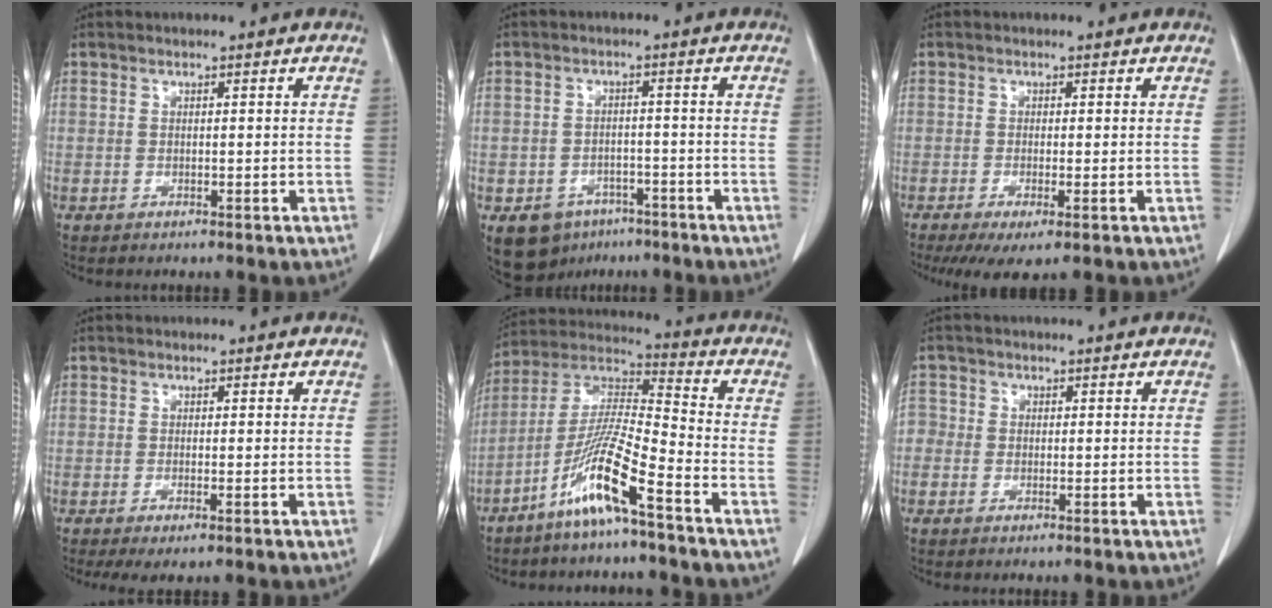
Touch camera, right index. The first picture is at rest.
{"total": 7.8, "force": [-4.8, 5.6, 2.3], "torque": [-0.035, 0.009, -0.065]}
{"total": 4.5, "force": [-2.3, 0.8, 3.8], "torque": [-0.057, -0.015, -0.039]}
{"total": 2.5, "force": [-1.3, 0.3, 2.1], "torque": [-0.035, -0.011, -0.022]}
{"total": 11.8, "force": [-6.9, -0.1, 9.6], "torque": [-0.195, -0.010, -0.145]}
{"total": 2.0, "force": [-0.5, 1.9, 0.5], "torque": [0.000, 0.005, -0.016]}